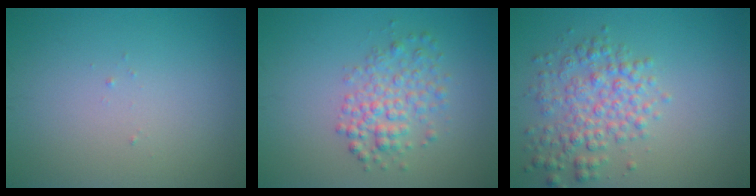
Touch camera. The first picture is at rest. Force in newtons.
{"total": 3.4, "press": 3.4, "slide": 0.1}
{"total": 4.1, "press": 4.1, "slide": 0.1}